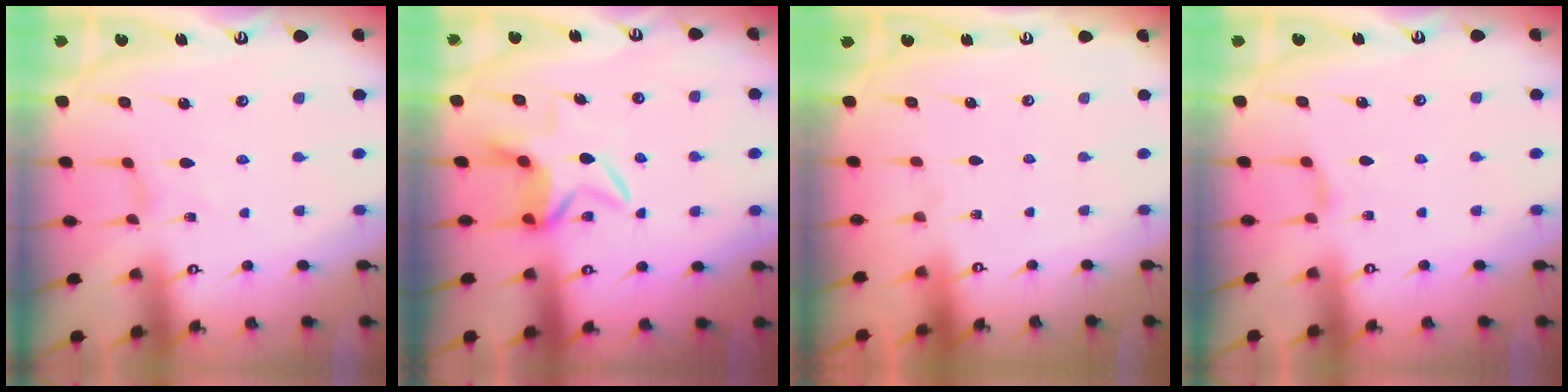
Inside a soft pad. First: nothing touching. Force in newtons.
{"total": 6.6, "press": 6.4, "slide": 1.3}
{"total": 0.0}
{"total": 1.4, "press": 1.4, "slide": 0.3}